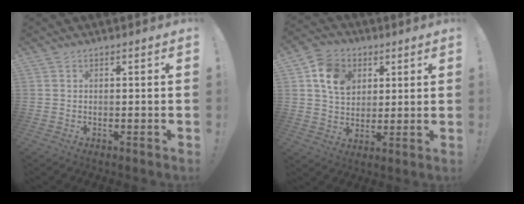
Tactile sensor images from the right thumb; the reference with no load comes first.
{"total": 11.8, "force": [4.4, 9.4, 5.7], "torque": [-0.082, -0.007, 0.088]}